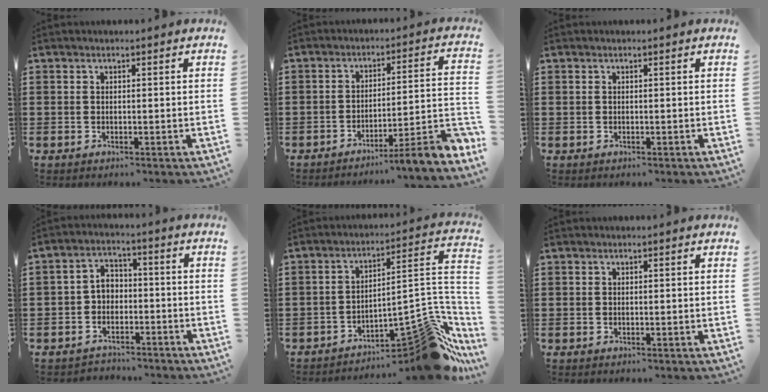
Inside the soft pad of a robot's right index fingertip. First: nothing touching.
{"total": 6.0, "force": [-3.6, -0.2, 4.8], "torque": [-0.070, -0.027, -0.071]}
{"total": 0.0}
{"total": 4.0, "force": [-2.7, 2.8, 1.0], "torque": [-0.026, 0.013, -0.056]}
{"total": 12.5, "force": [-8.6, 4.6, 7.8], "torque": [-0.069, 0.007, -0.150]}
{"total": 0.0}